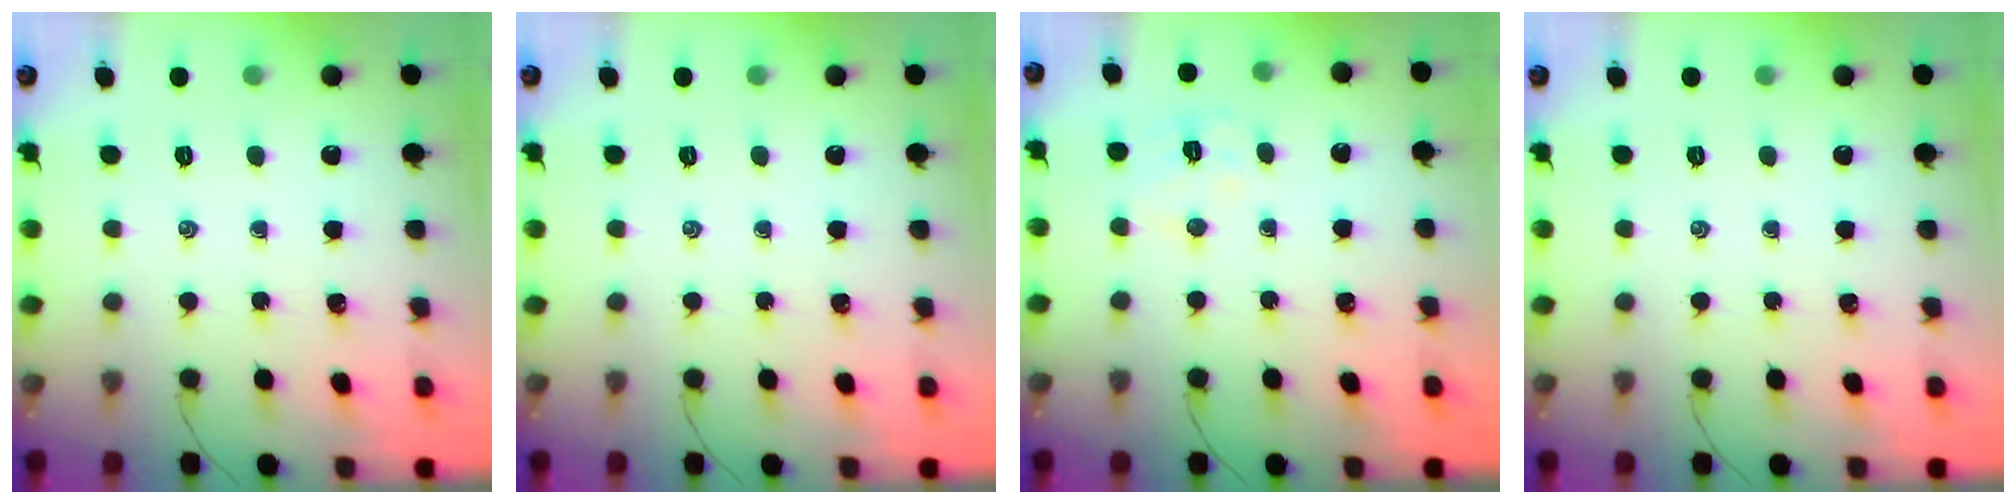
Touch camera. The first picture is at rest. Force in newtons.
{"total": 0.0}
{"total": 6.6, "press": 6.5, "slide": 0.7}
{"total": 0.0}